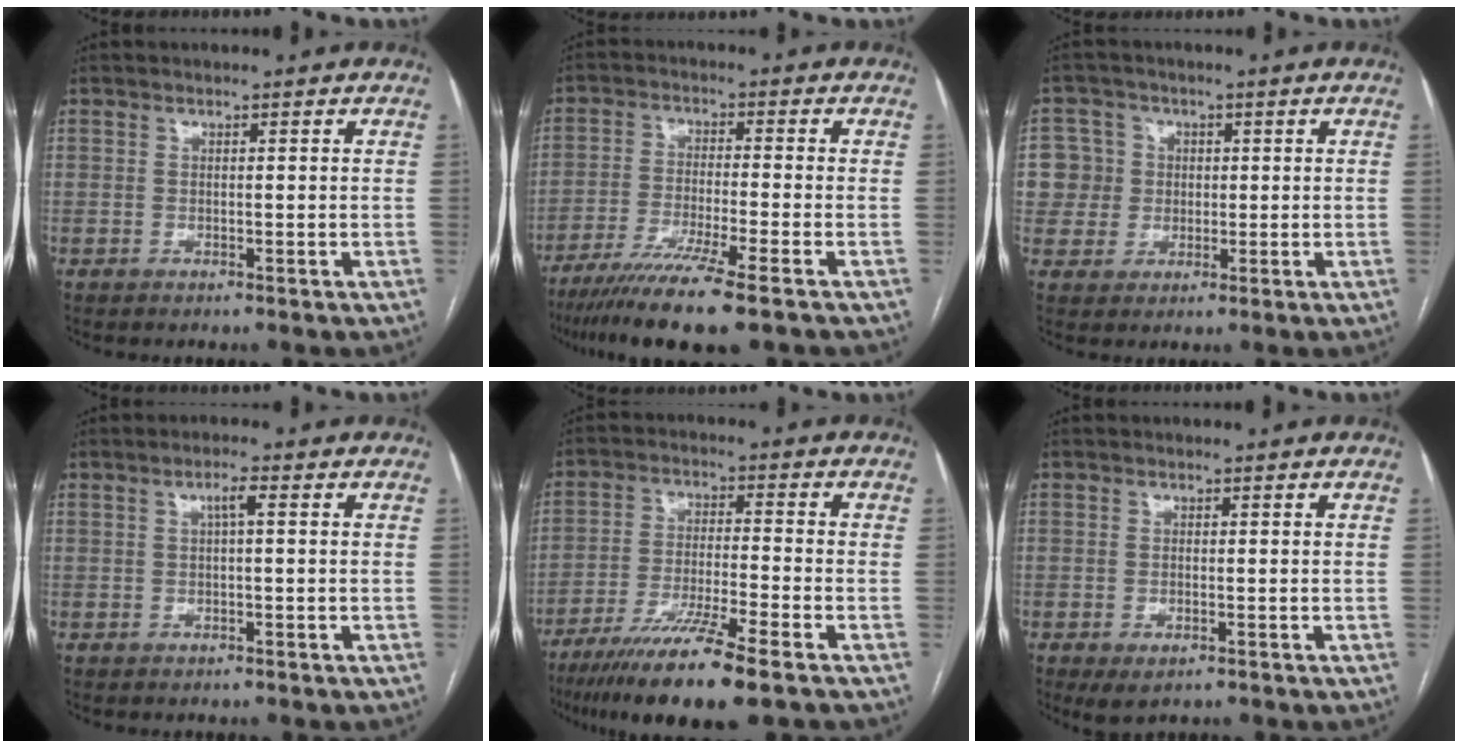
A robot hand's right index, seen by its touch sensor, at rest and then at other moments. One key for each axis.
{"total": 11.8, "fx": -8.5, "fy": -0.7, "fz": 8.1, "tx": -0.139, "ty": -0.030, "tz": -0.139}
{"total": 6.5, "fx": 0.8, "fy": 6.4, "fz": 0.1, "tx": -0.002, "ty": 0.023, "tz": 0.021}
{"total": 1.9, "fx": 0.4, "fy": 0.2, "fz": 1.9, "tx": -0.034, "ty": 0.004, "tz": 0.006}
{"total": 12.5, "fx": -8.6, "fy": -0.3, "fz": 9.0, "tx": -0.165, "ty": -0.035, "tz": -0.149}
{"total": 2.8, "fx": -1.3, "fy": 1.2, "fz": 2.2, "tx": -0.041, "ty": -0.005, "tz": -0.012}